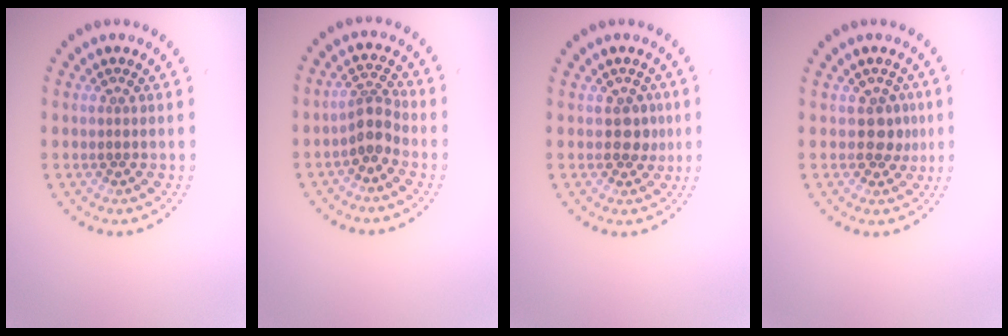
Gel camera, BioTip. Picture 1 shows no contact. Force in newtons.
{"total": 2.4, "press": 1.8, "slide": 1.5}
{"total": 1.7, "press": 1.6, "slide": 0.7}
{"total": 1.8, "press": 1.6, "slide": 1.0}